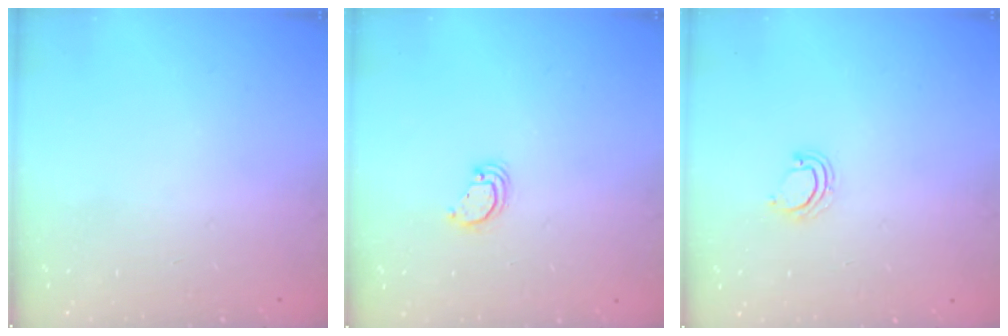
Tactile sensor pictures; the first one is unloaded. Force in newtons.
{"total": 3.4, "press": 3.4, "slide": 0.2}
{"total": 2.2, "press": 2.2, "slide": 0.1}